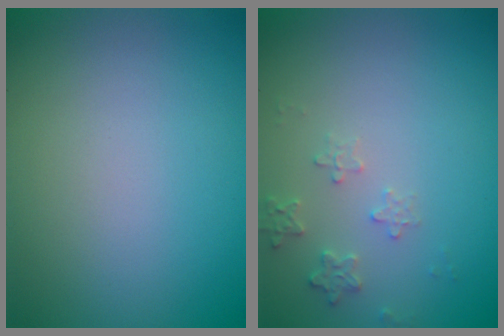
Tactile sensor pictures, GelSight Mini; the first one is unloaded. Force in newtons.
{"total": 1.6, "press": 1.6, "slide": 0.4}